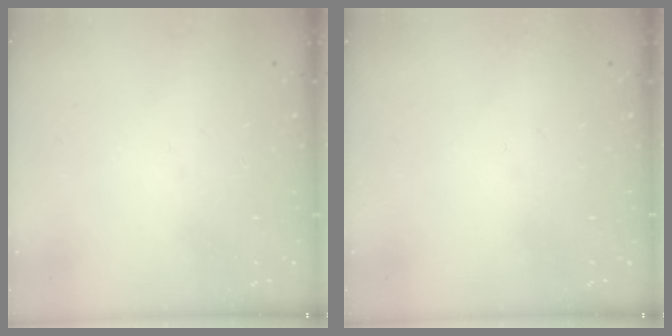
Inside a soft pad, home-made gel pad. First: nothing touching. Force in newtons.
{"total": 0.0}